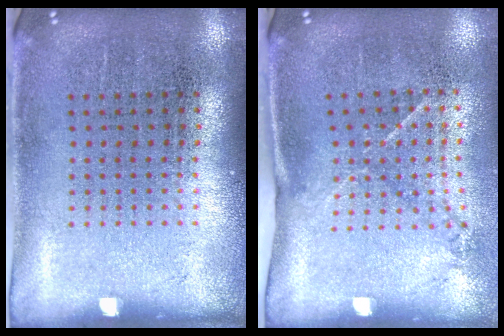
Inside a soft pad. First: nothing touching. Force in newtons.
{"total": 1.6, "press": 1.0, "slide": 1.3}